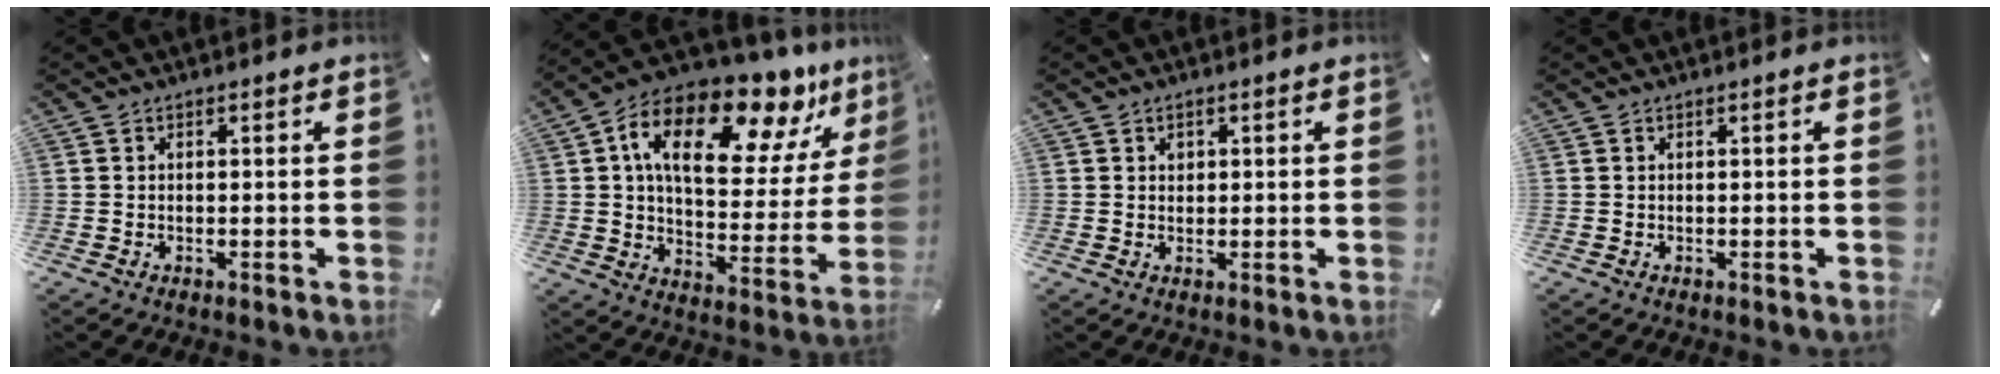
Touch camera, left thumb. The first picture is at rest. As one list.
[{"total": 21.0, "force": [12.3, 10.3, 13.5], "torque": [-0.217, -0.072, 0.206]}, {"total": 1.4, "force": [0.4, 1.3, 0.3], "torque": [0.008, -0.002, 0.003]}, {"total": 0.0}]